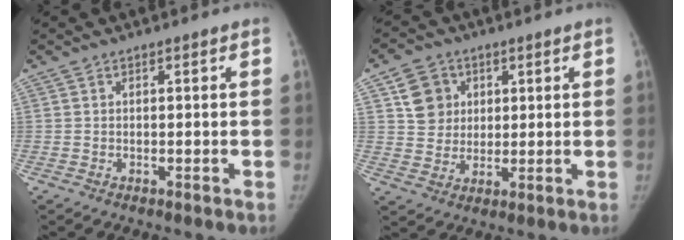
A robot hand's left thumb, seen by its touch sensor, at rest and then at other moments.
{"total": 8.1, "force": [3.1, 7.0, 2.6], "torque": [-0.016, -0.010, 0.057]}